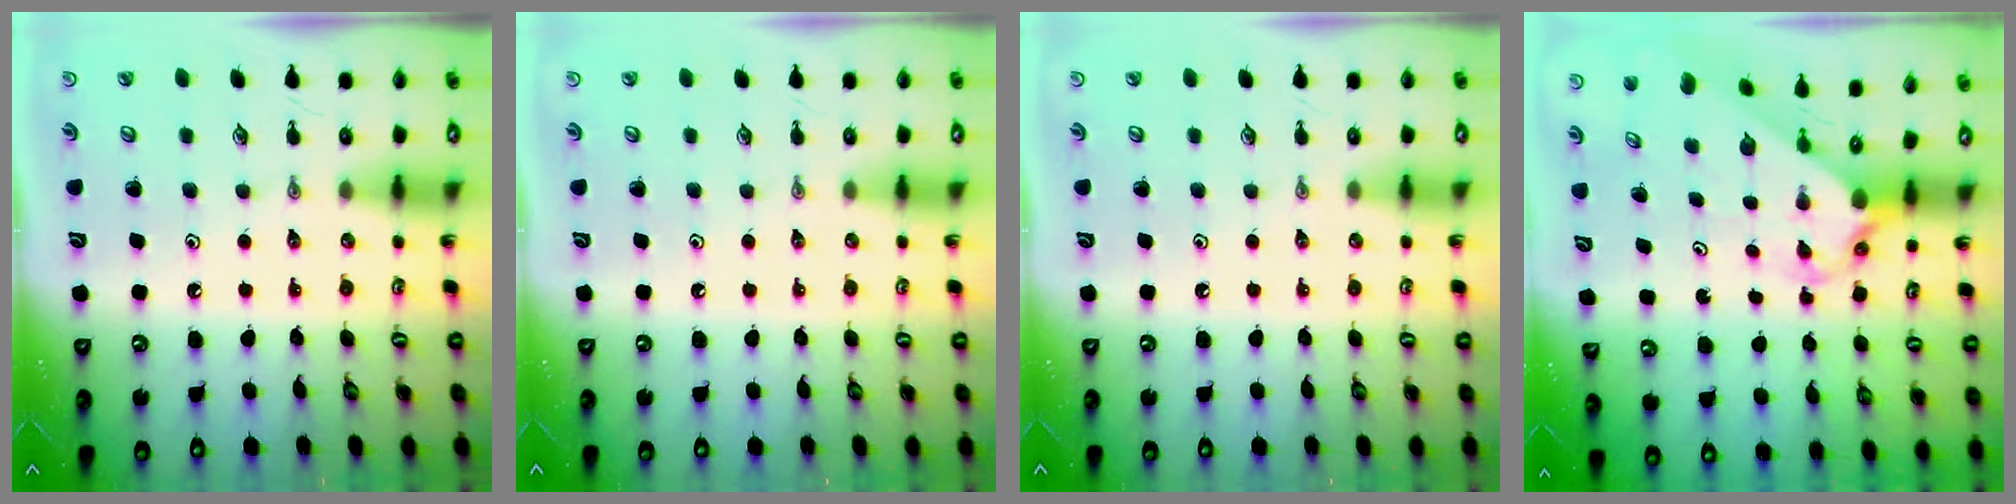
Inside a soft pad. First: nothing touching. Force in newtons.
{"total": 0.0}
{"total": 0.0}
{"total": 2.3, "press": 2.3, "slide": 0.2}